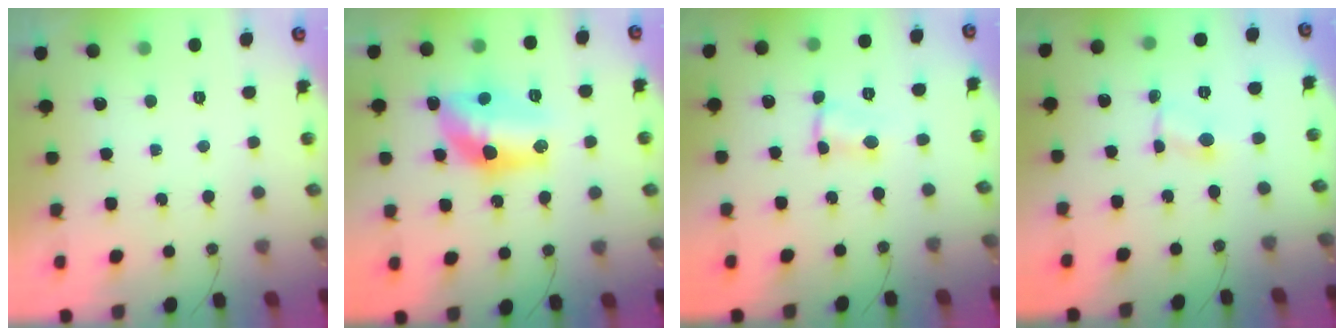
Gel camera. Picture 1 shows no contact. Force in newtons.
{"total": 13.0, "press": 13.0, "slide": 1.0}
{"total": 1.3, "press": 1.3, "slide": 0.5}
{"total": 0.7, "press": 0.7, "slide": 0.1}